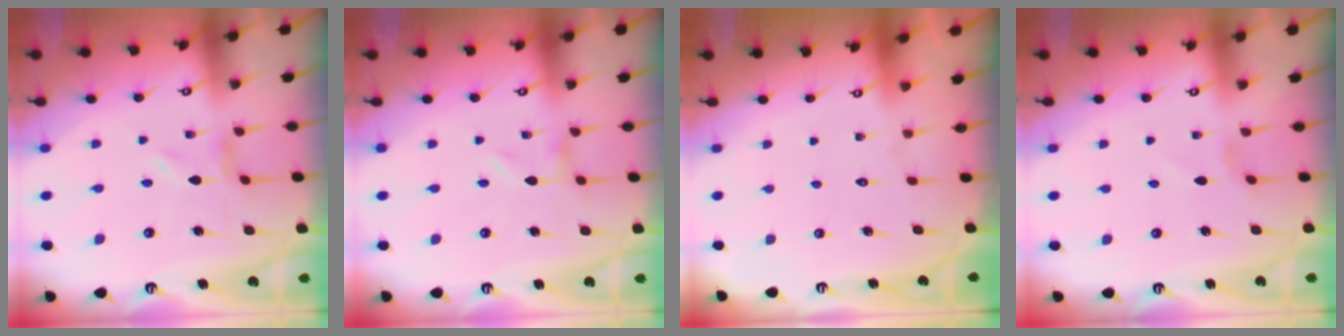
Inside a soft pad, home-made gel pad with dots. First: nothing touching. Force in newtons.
{"total": 0.0}
{"total": 1.7, "press": 1.6, "slide": 0.1}
{"total": 1.0, "press": 1.0, "slide": 0.3}